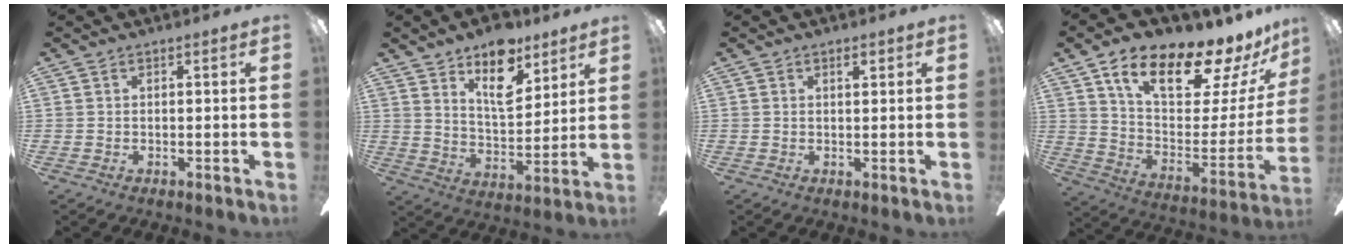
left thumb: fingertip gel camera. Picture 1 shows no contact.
{"total": 13.7, "force": [9.0, 6.6, 8.1], "torque": [-0.112, -0.047, 0.156]}
{"total": 1.4, "force": [0.8, 0.6, 0.9], "torque": [-0.011, -0.002, 0.013]}
{"total": 19.4, "force": [13.9, 7.2, 11.4], "torque": [-0.189, -0.087, 0.233]}